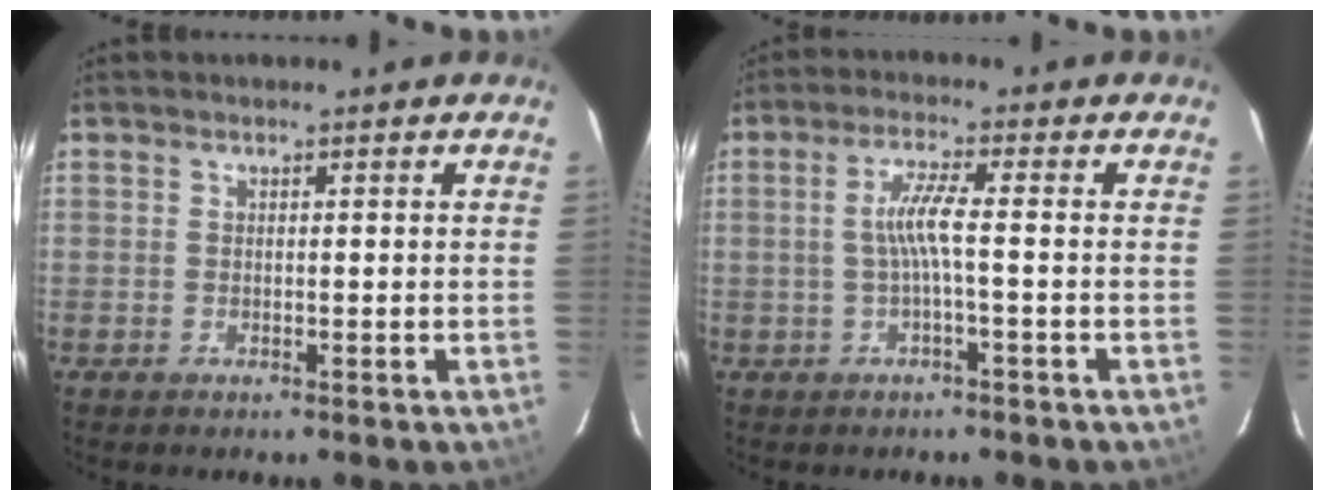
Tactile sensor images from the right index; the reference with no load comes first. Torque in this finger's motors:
{"motor_torque": [0.98, 0.22, 0.45, 0.12]}